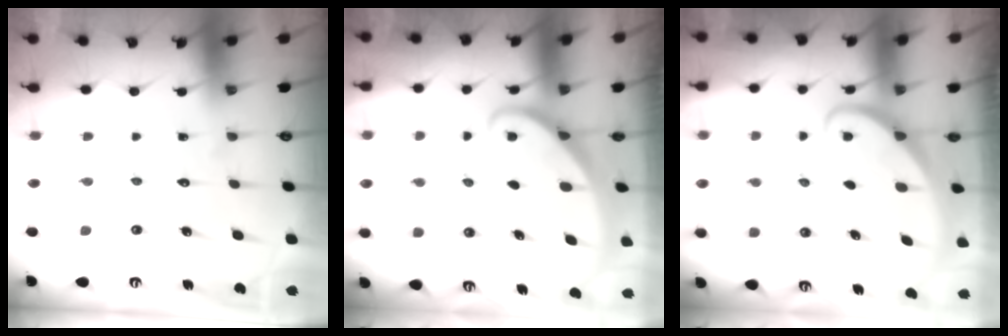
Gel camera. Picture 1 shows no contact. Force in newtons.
{"total": 1.7, "press": 1.7, "slide": 0.1}
{"total": 2.3, "press": 2.3, "slide": 0.1}